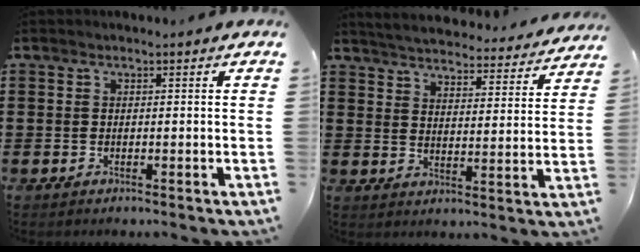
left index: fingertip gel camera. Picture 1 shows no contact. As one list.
[{"total": 4.6, "force": [4.6, -0.2, 0.5], "torque": [-0.034, -0.038, 0.076]}]